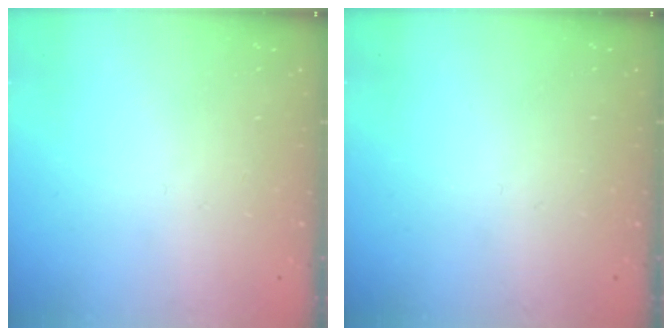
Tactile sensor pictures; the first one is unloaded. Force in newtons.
{"total": 0.0}